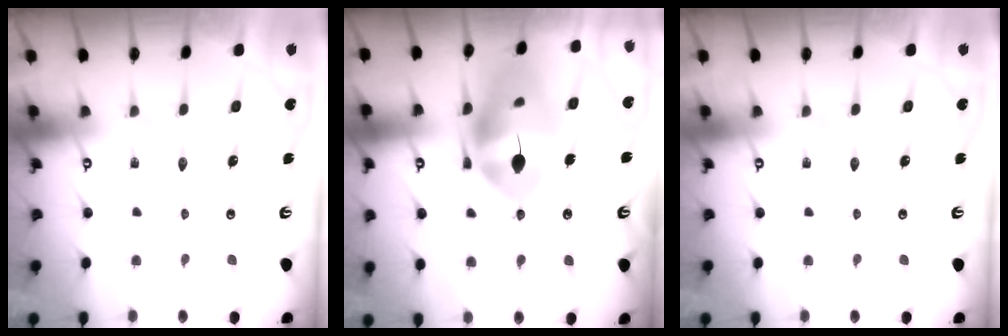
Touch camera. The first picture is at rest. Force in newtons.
{"total": 18.2, "press": 18.1, "slide": 2.2}
{"total": 0.0}